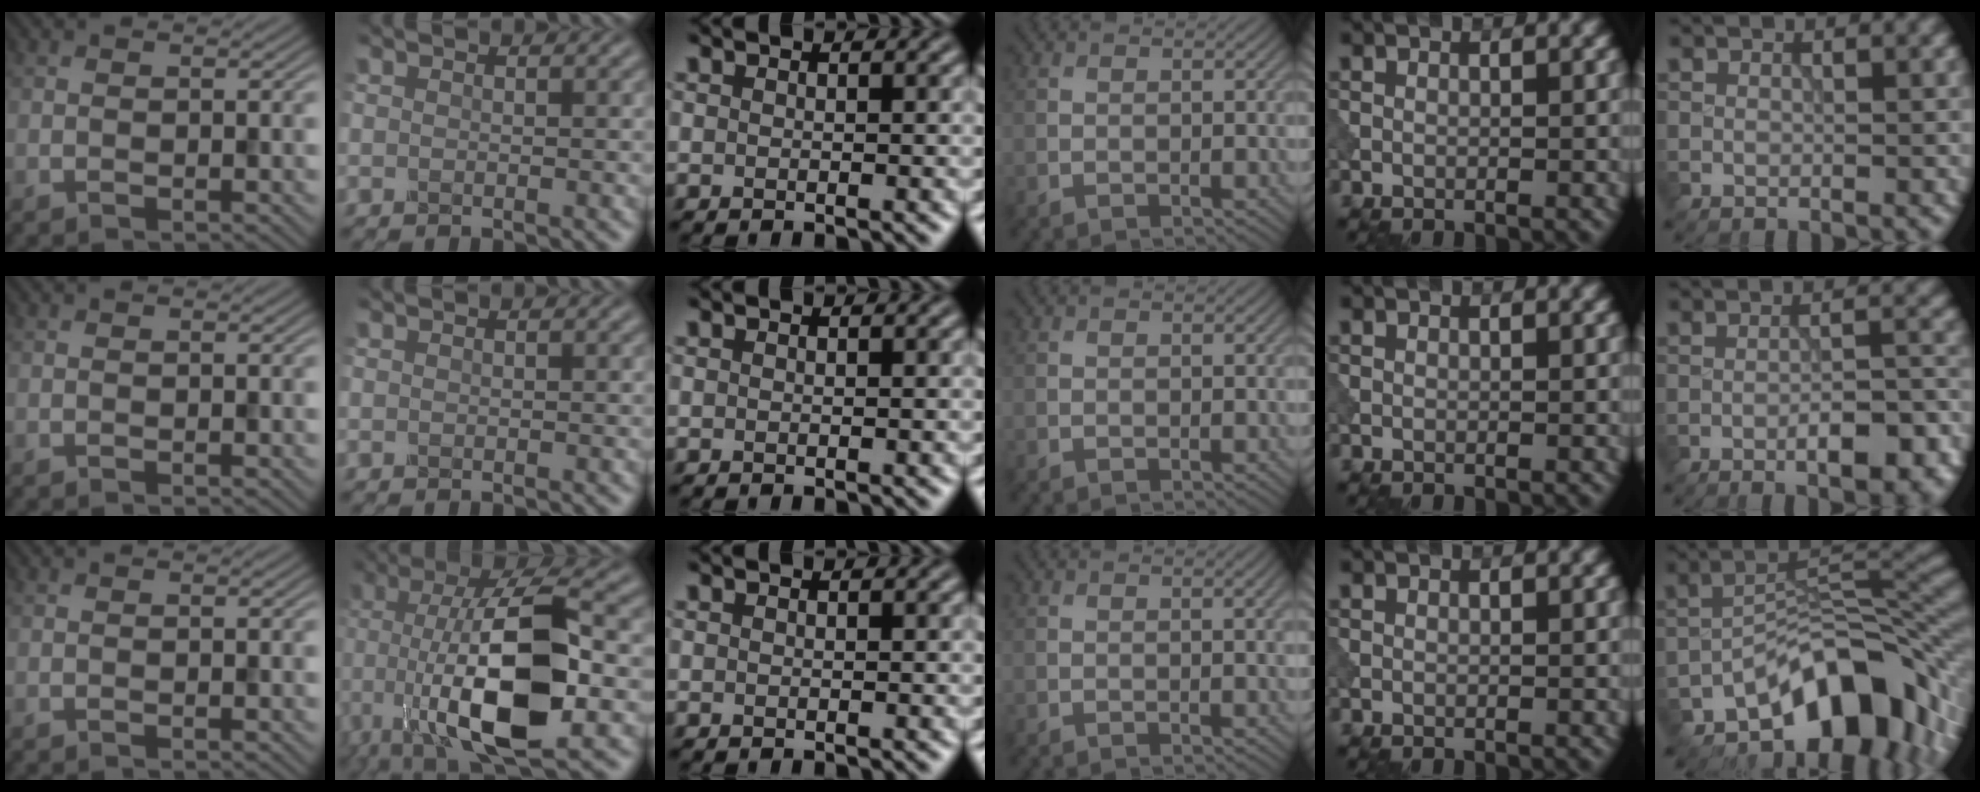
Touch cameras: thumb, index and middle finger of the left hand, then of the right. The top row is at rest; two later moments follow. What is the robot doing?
{"motion": "dispense", "object": "dispenser bottle"}